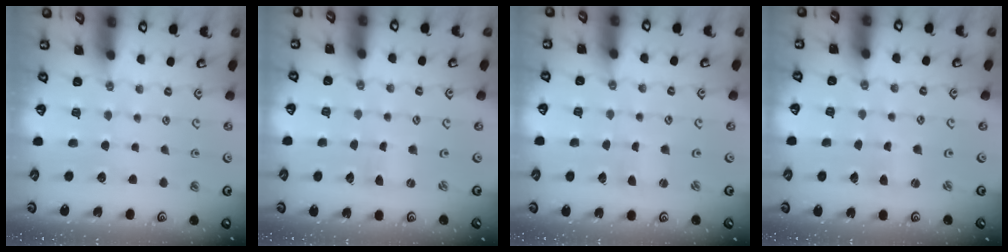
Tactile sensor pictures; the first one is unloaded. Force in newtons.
{"total": 0.0}
{"total": 1.0, "press": 1.0, "slide": 0.1}
{"total": 1.0, "press": 1.0, "slide": 0.1}